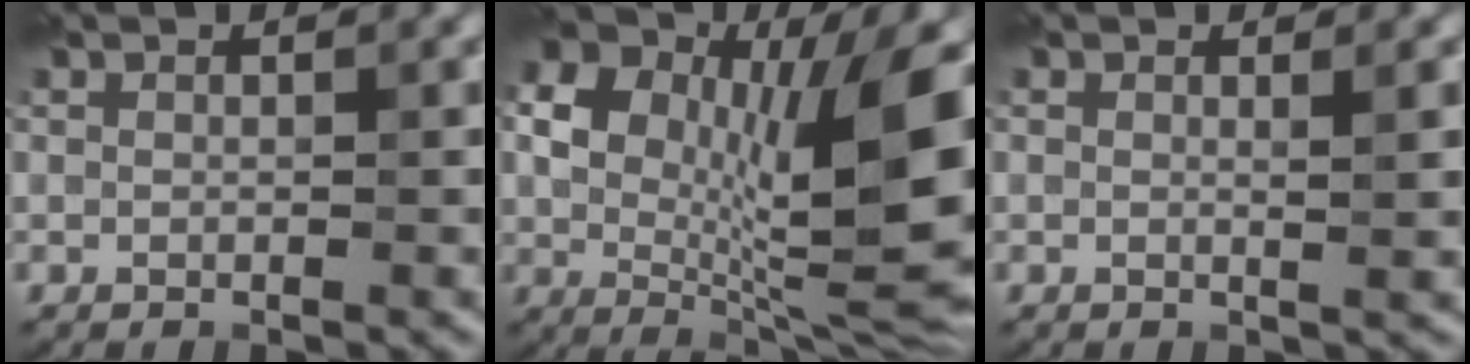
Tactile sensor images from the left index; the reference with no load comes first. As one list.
[{"total": 14.1, "force": [2.1, 7.1, 12.0], "torque": [-0.186, -0.004, 0.032]}, {"total": 1.6, "force": [0.3, 0.4, 1.5], "torque": [-0.019, 0.000, 0.000]}]